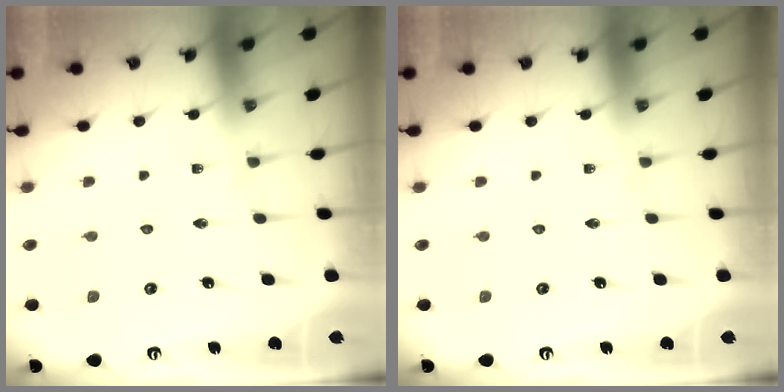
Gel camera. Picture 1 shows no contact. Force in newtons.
{"total": 0.0}